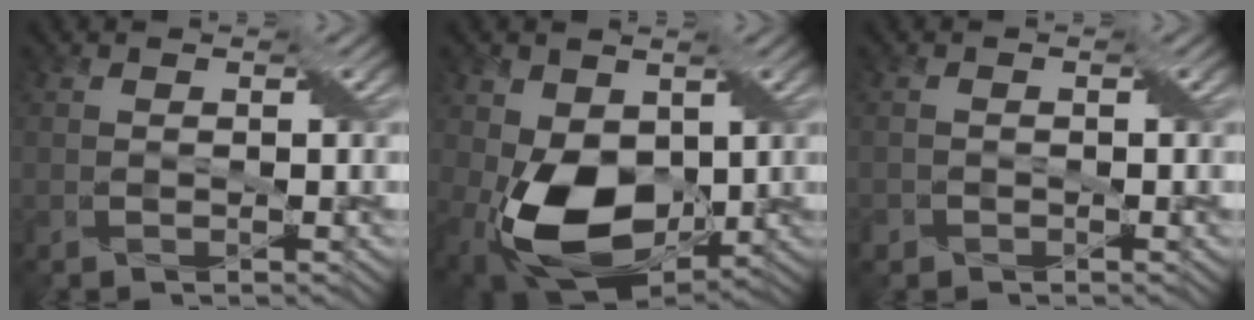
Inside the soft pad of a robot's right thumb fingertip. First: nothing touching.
{"total": 13.0, "force": [-1.0, 8.8, 9.5], "torque": [-0.208, -0.028, -0.020]}
{"total": 1.1, "force": [-0.7, 0.8, 0.1], "torque": [-0.003, -0.002, -0.016]}